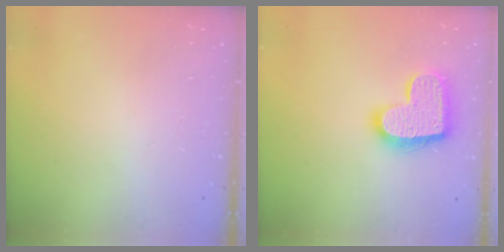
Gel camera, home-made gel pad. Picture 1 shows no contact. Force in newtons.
{"total": 17.2, "press": 17.2, "slide": 0.9}